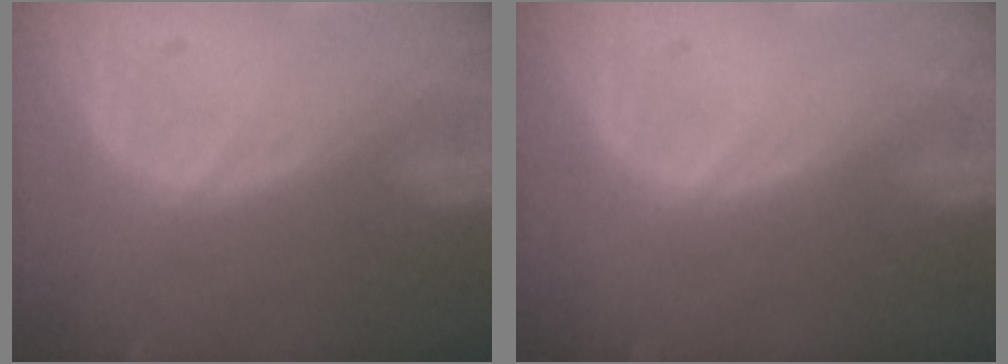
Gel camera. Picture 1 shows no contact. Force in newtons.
{"total": 0.0}